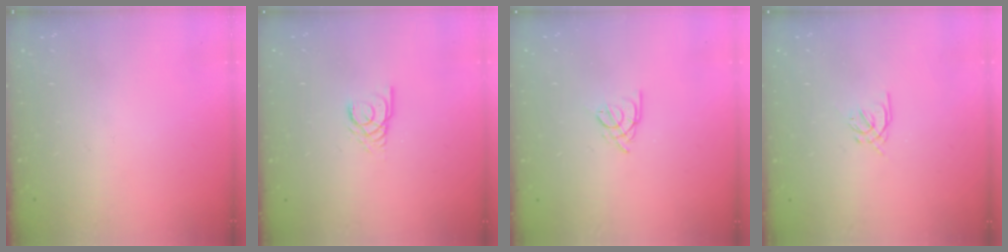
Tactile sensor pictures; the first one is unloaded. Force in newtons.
{"total": 2.7, "press": 2.7, "slide": 0.2}
{"total": 2.5, "press": 2.5, "slide": 0.7}
{"total": 1.2, "press": 1.1, "slide": 0.5}